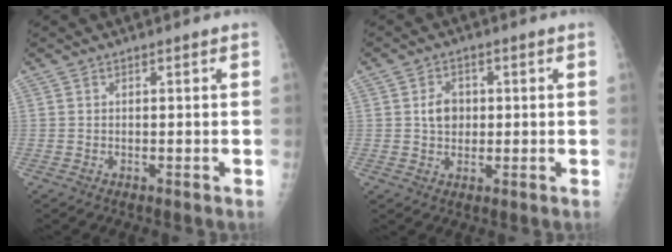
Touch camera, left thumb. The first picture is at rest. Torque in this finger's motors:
{"motor_torque": [0.69, 0.51, 0.31, -0.34, 0.00]}